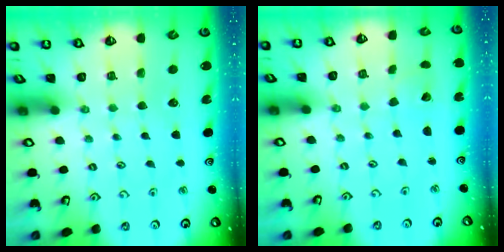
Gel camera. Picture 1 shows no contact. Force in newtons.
{"total": 1.7, "press": 1.7, "slide": 0.1}